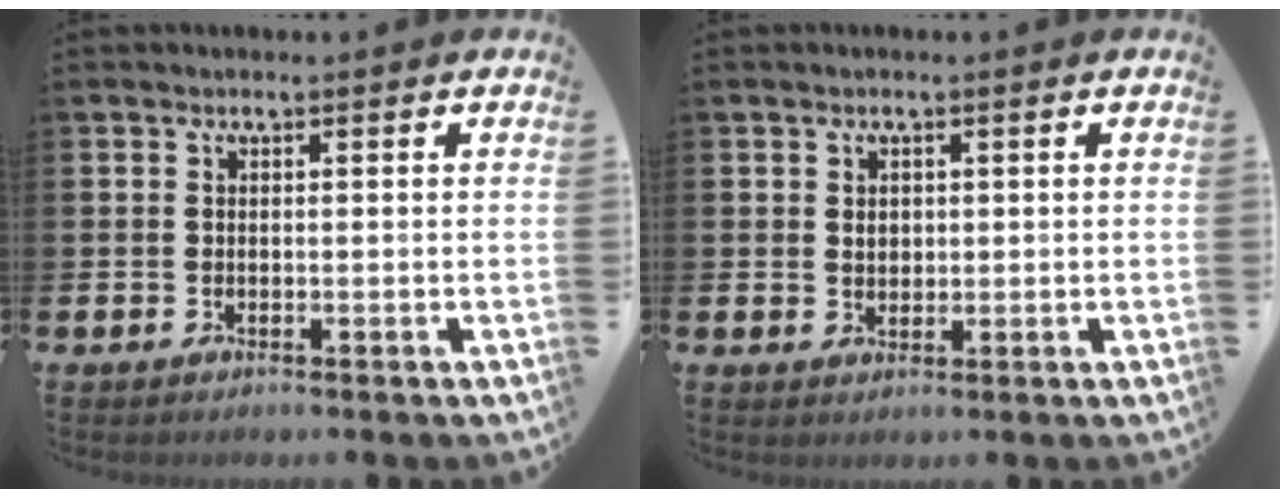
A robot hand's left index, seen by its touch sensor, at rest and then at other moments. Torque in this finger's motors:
{"motor_torque": [0.07, 0.02, 0.03, 0.02]}